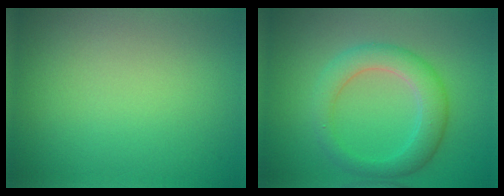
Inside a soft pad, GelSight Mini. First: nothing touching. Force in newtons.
{"total": 4.0, "press": 4.0, "slide": 0.1}